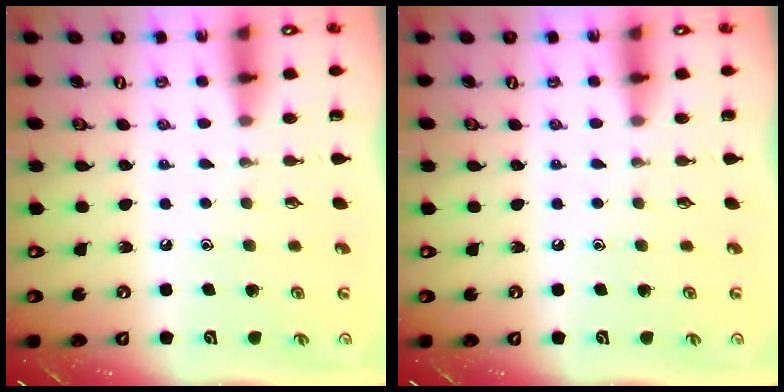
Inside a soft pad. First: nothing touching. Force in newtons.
{"total": 0.0}